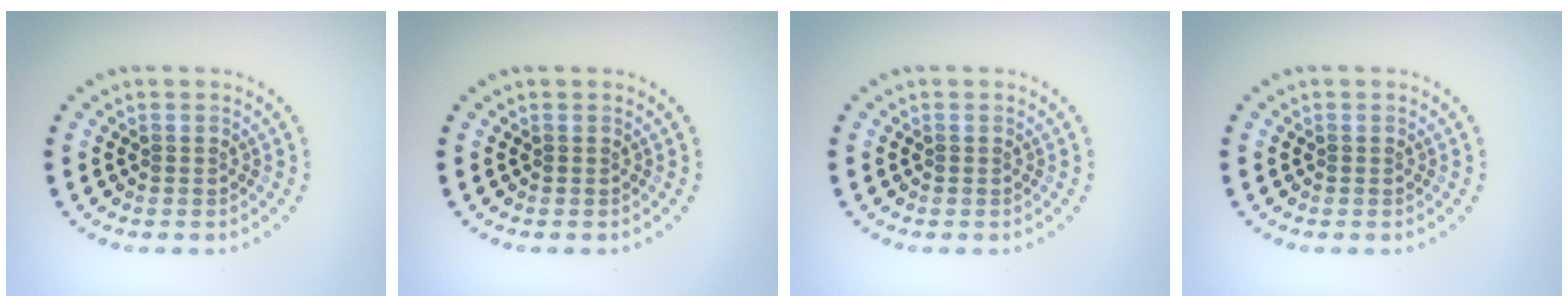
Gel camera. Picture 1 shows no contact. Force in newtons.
{"total": 0.0}
{"total": 0.0}
{"total": 0.0}